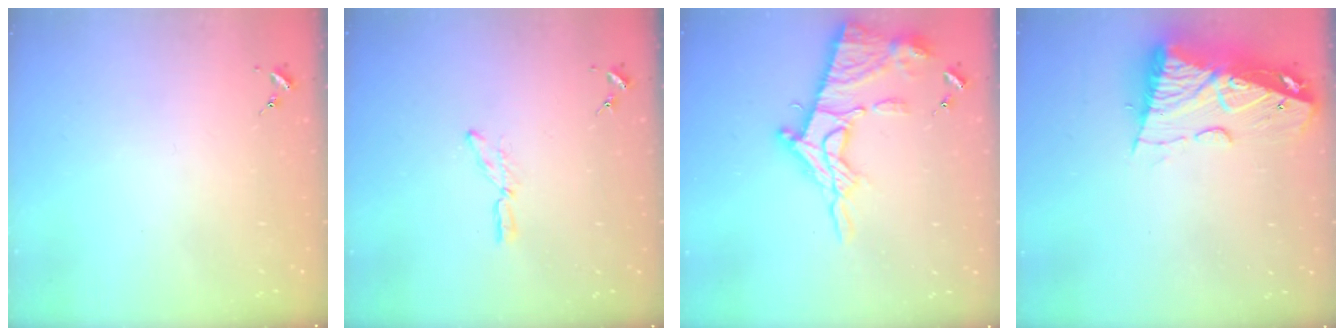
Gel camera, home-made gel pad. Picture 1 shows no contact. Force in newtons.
{"total": 6.5, "press": 6.5, "slide": 0.4}
{"total": 17.7, "press": 17.7, "slide": 1.6}
{"total": 14.0, "press": 13.9, "slide": 1.3}